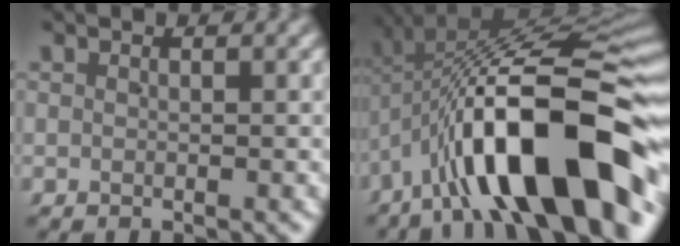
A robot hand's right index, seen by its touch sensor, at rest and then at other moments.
{"total": 16.5, "force": [-4.5, 7.6, 13.9], "torque": [-0.237, -0.015, -0.053]}